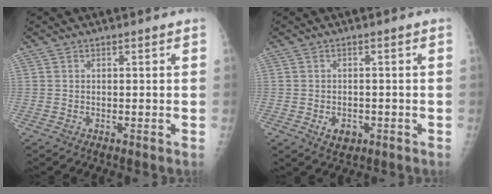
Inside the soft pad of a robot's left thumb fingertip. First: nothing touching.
{"total": 3.5, "force": [-1.2, 2.6, 2.1], "torque": [-0.022, 0.002, -0.010]}